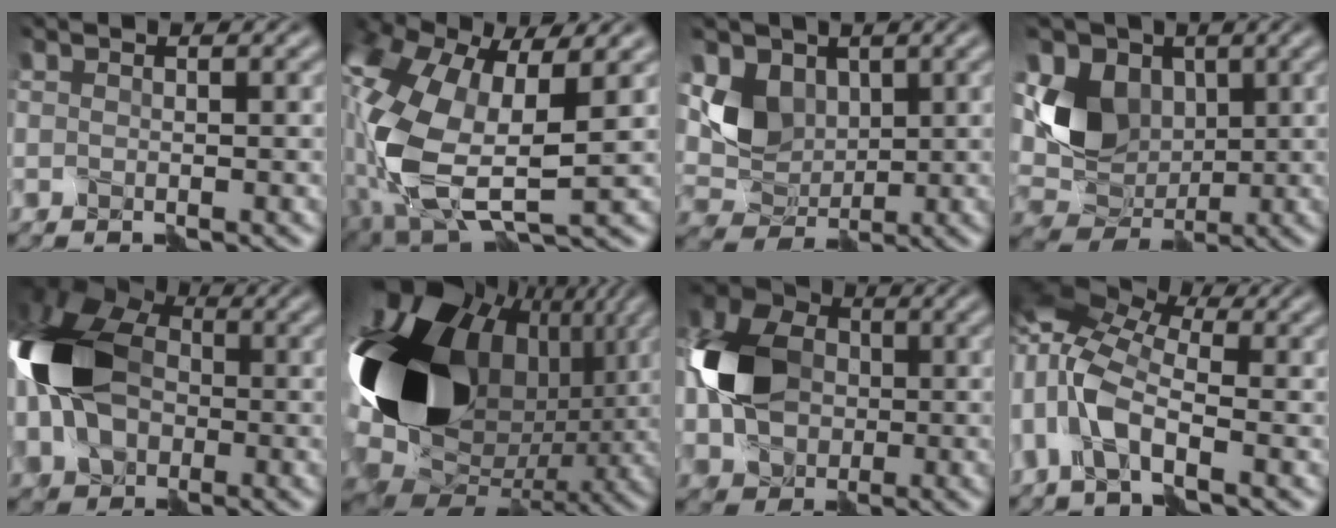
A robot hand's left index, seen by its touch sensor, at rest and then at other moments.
{"total": 13.5, "force": [0.5, 8.0, 10.9], "torque": [-0.285, -0.021, 0.024]}
{"total": 4.4, "force": [1.9, 3.3, 2.2], "torque": [-0.054, -0.003, 0.036]}
{"total": 8.4, "force": [2.4, 6.3, 5.0], "torque": [-0.120, 0.014, 0.045]}
{"total": 15.4, "force": [-1.1, 10.0, 11.7], "torque": [-0.227, 0.006, -0.036]}
{"total": 18.7, "force": [1.8, 13.0, 13.3], "torque": [-0.275, -0.021, 0.057]}
{"total": 7.2, "force": [-0.3, 5.5, 4.7], "torque": [-0.107, 0.014, -0.009]}
{"total": 6.7, "force": [-0.3, 2.9, 6.0], "torque": [-0.142, 0.014, -0.017]}